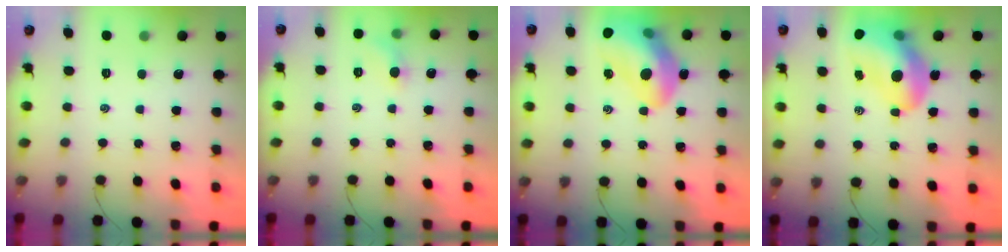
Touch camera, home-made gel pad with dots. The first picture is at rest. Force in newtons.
{"total": 4.6, "press": 4.4, "slide": 1.5}
{"total": 19.7, "press": 19.2, "slide": 4.3}
{"total": 15.4, "press": 14.7, "slide": 4.4}